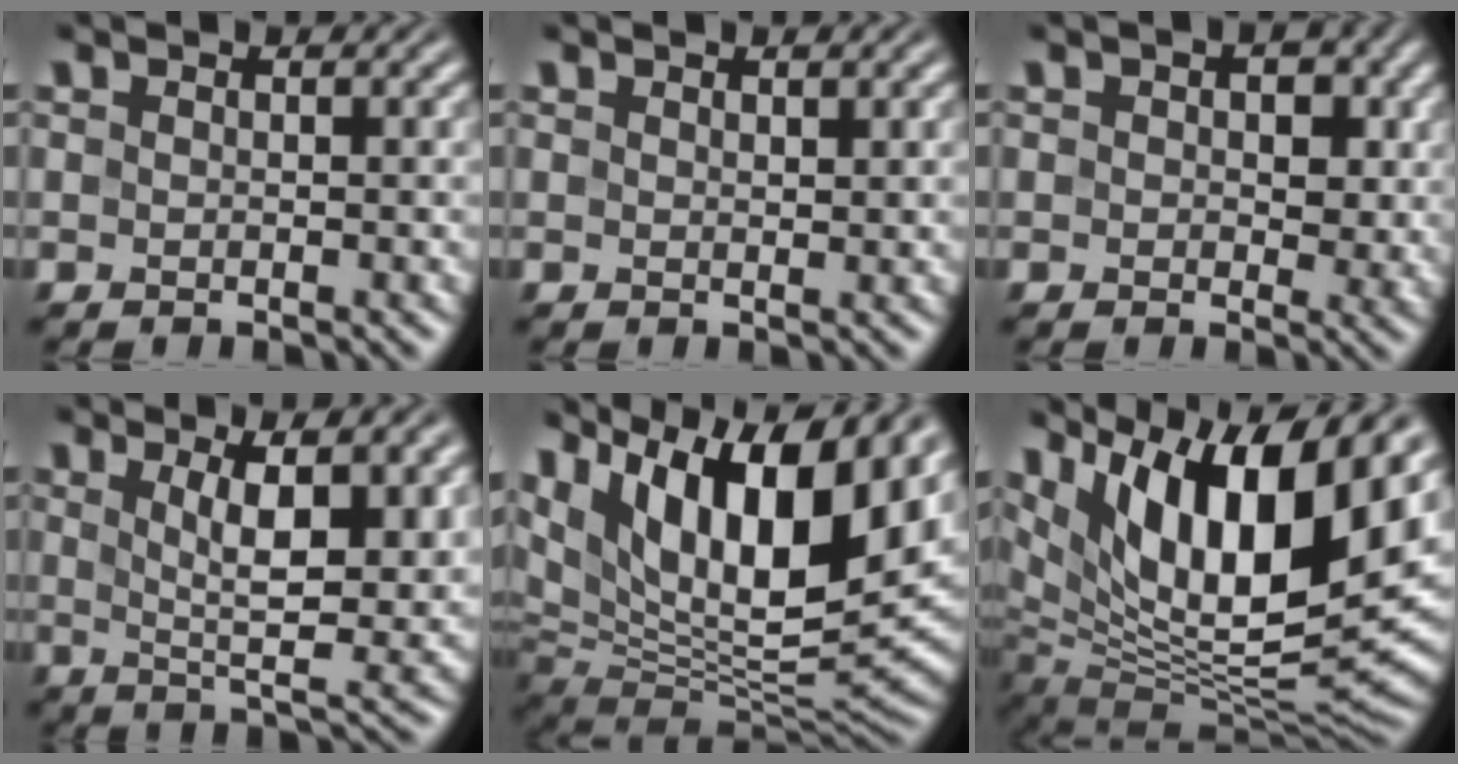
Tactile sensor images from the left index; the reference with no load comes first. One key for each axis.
{"total": 0.6, "fx": 0.5, "fy": 0.3, "fz": 0.2, "tx": -0.002, "ty": -0.002, "tz": 0.010}
{"total": 3.5, "fx": 0.8, "fy": 2.4, "fz": 2.4, "tx": -0.019, "ty": -0.001, "tz": 0.007}
{"total": 8.1, "fx": 2.2, "fy": 2.6, "fz": 7.4, "tx": -0.115, "ty": -0.006, "tz": 0.039}
{"total": 16.8, "fx": 7.0, "fy": 8.1, "fz": 12.9, "tx": -0.224, "ty": 0.028, "tz": 0.129}
{"total": 15.8, "fx": 7.2, "fy": 6.4, "fz": 12.6, "tx": -0.220, "ty": 0.016, "tz": 0.131}